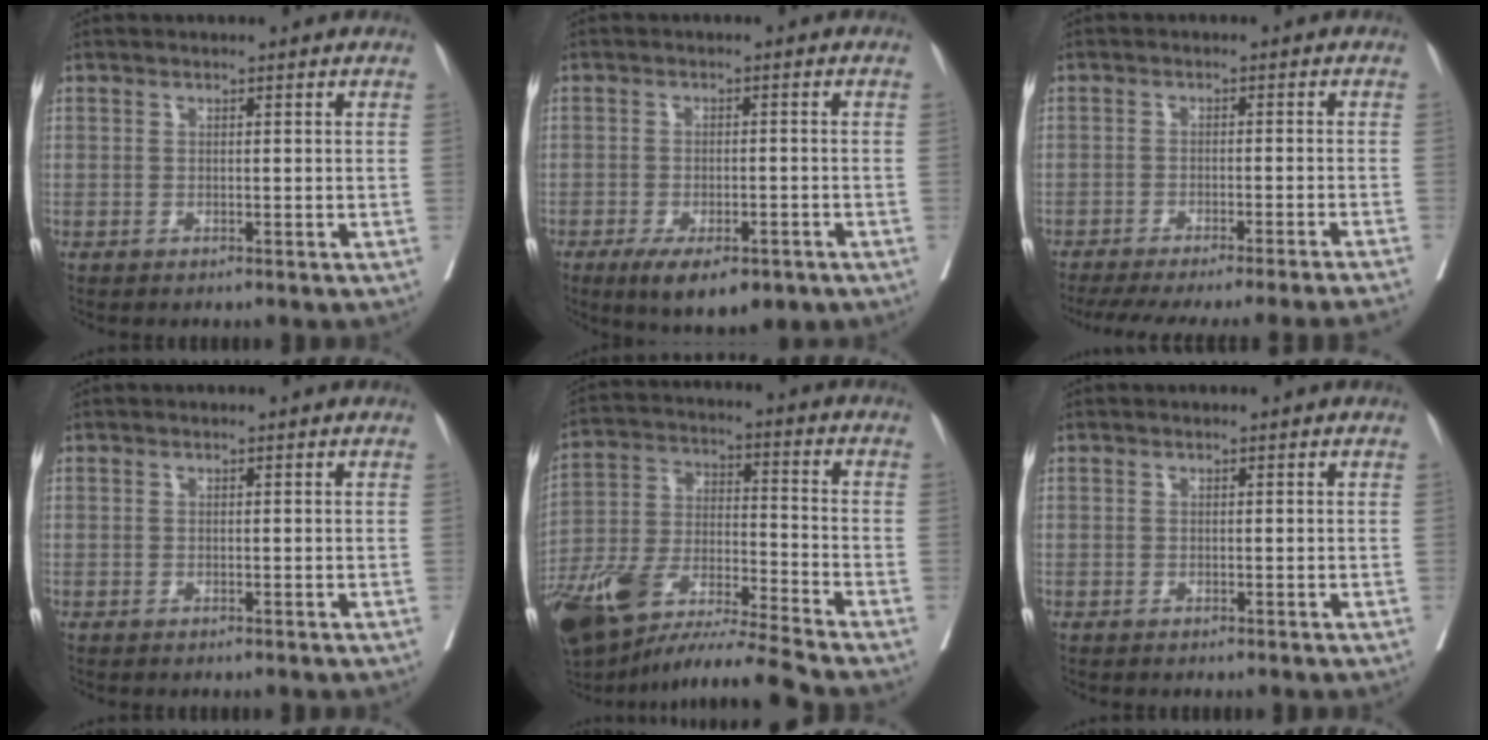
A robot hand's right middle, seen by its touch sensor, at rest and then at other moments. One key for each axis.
{"total": 9.4, "fx": -6.1, "fy": 3.4, "fz": 6.4, "tx": -0.089, "ty": -0.009, "tz": -0.089}
{"total": 19.6, "fx": -17.6, "fy": -1.1, "fz": 8.4, "tx": -0.096, "ty": -0.042, "tz": -0.234}
{"total": 0.0}
{"total": 17.0, "fx": -13.6, "fy": 0.6, "fz": 10.2, "tx": -0.217, "ty": -0.010, "tz": -0.251}
{"total": 0.0}